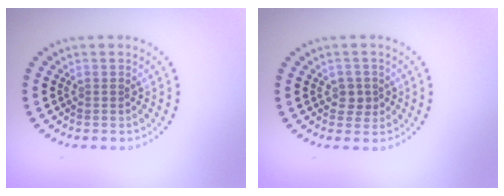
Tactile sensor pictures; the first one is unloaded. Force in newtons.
{"total": 1.4, "press": 1.4, "slide": 0.4}